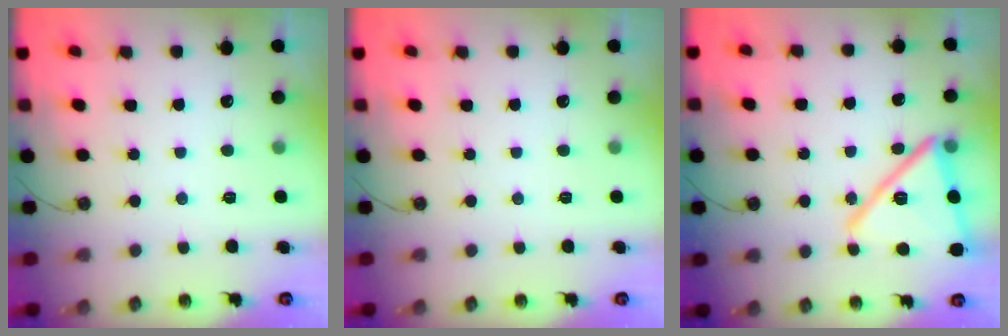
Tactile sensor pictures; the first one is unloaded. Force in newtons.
{"total": 0.0}
{"total": 20.3, "press": 20.2, "slide": 1.9}